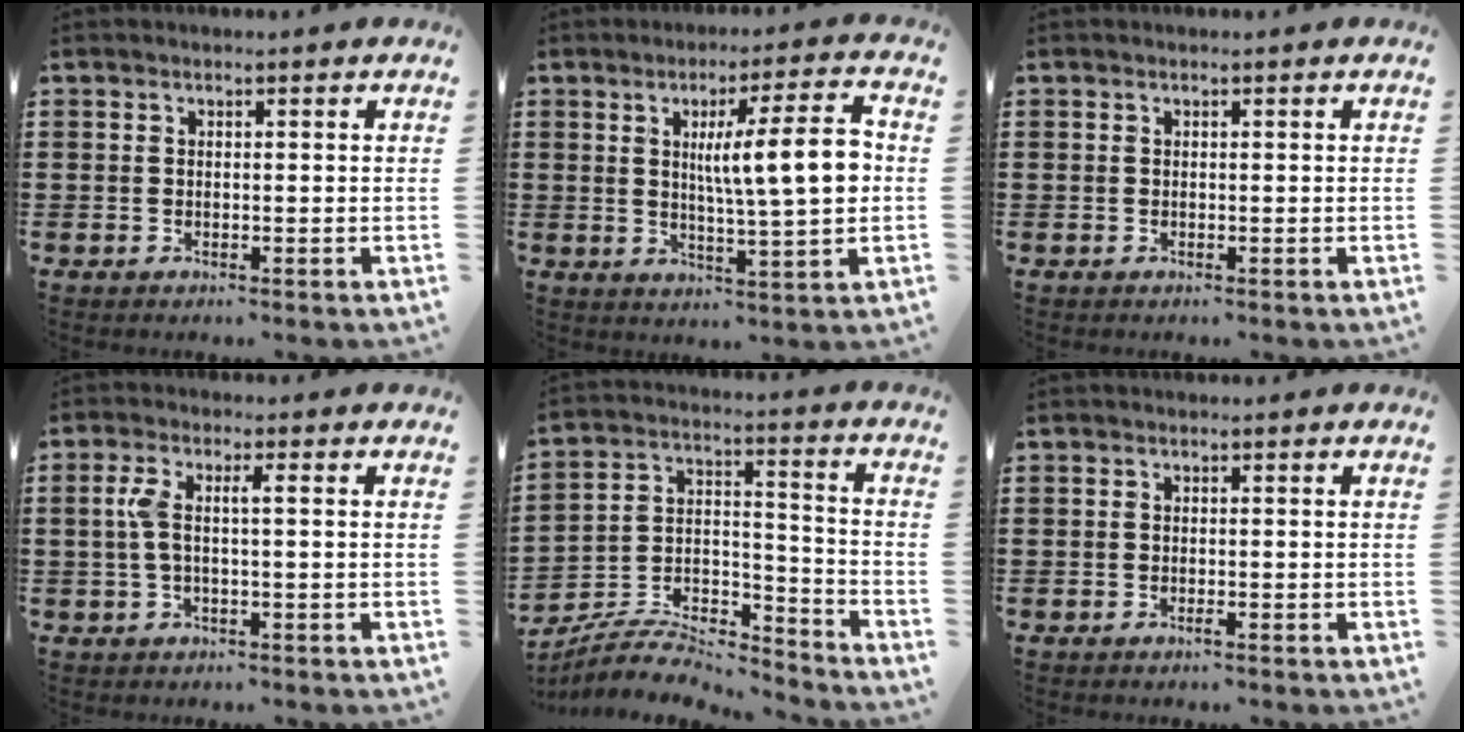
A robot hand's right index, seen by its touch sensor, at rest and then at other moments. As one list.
[{"total": 10.9, "force": [1.7, 1.8, 10.6], "torque": [-0.164, -0.006, 0.016]}, {"total": 0.0}, {"total": 3.9, "force": [0.0, 0.7, 3.8], "torque": [-0.087, -0.002, -0.009]}, {"total": 7.2, "force": [-6.8, 1.7, 1.9], "torque": [-0.032, 0.009, -0.133]}, {"total": 0.6, "force": [-0.3, 0.0, 0.5], "torque": [-0.009, -0.002, -0.006]}]